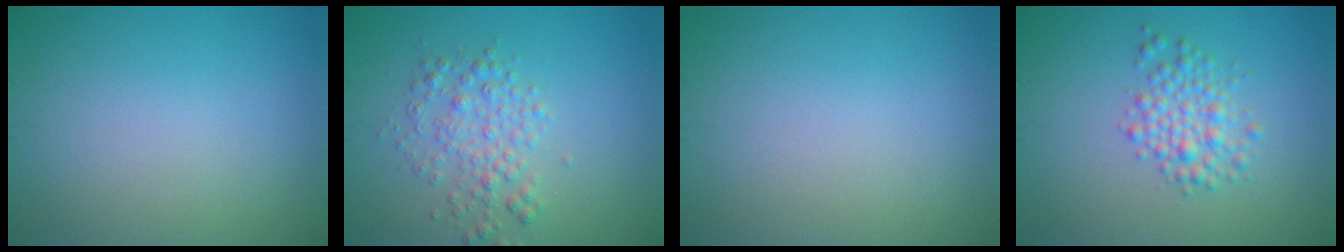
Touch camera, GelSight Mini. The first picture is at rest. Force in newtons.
{"total": 2.9, "press": 2.9, "slide": 0.0}
{"total": 0.0}
{"total": 2.9, "press": 2.9, "slide": 0.0}